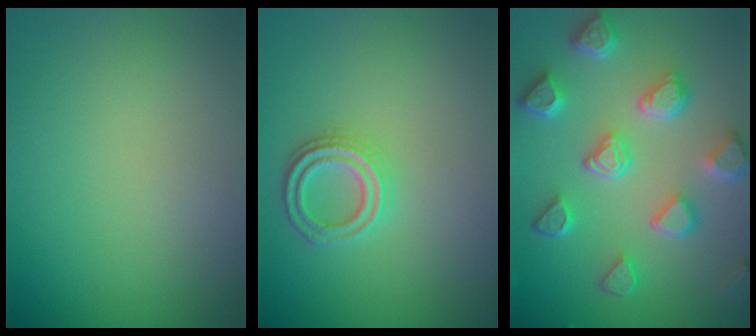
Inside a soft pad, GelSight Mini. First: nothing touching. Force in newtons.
{"total": 2.3, "press": 2.3, "slide": 0.3}
{"total": 6.6, "press": 5.3, "slide": 3.8}